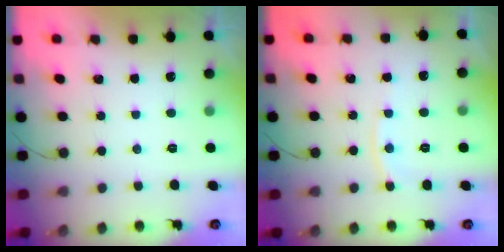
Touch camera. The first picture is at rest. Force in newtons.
{"total": 4.7, "press": 4.7, "slide": 0.8}